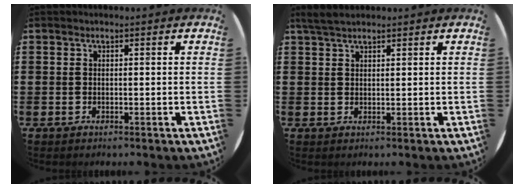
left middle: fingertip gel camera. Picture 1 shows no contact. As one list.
[{"total": 2.6, "force": [2.2, 0.6, 1.1], "torque": [-0.026, 0.007, 0.042]}]